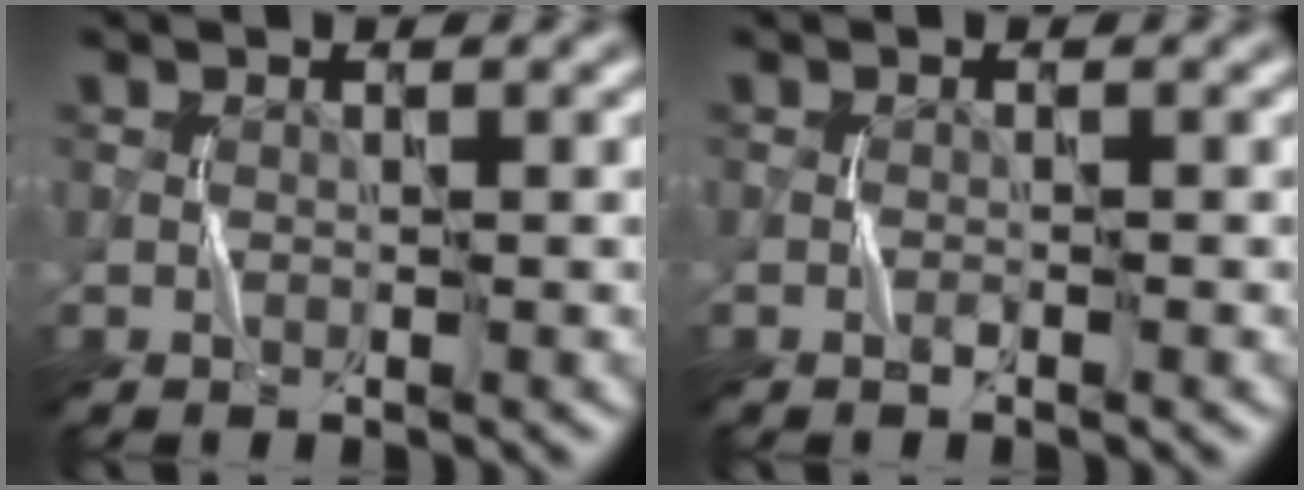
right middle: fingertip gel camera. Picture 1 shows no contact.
{"total": 0.7, "force": [-0.6, 0.0, 0.4], "torque": [-0.009, 0.004, -0.012]}